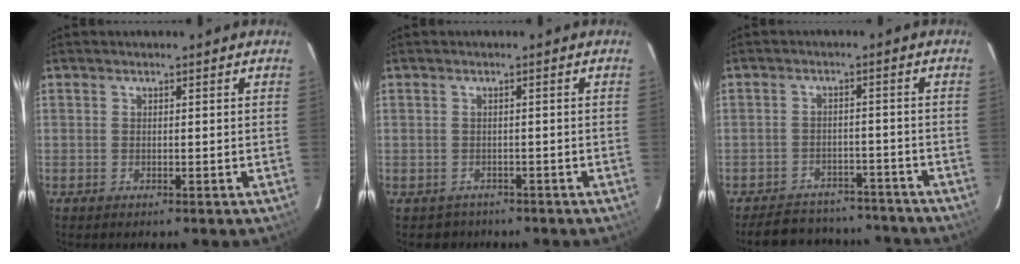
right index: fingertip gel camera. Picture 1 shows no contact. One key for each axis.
{"total": 2.7, "fx": -1.7, "fy": 2.0, "fz": -0.3, "tx": 0.003, "ty": 0.010, "tz": -0.022}
{"total": 14.2, "fx": -12.3, "fy": 5.8, "fz": 3.9, "tx": -0.094, "ty": 0.031, "tz": -0.152}